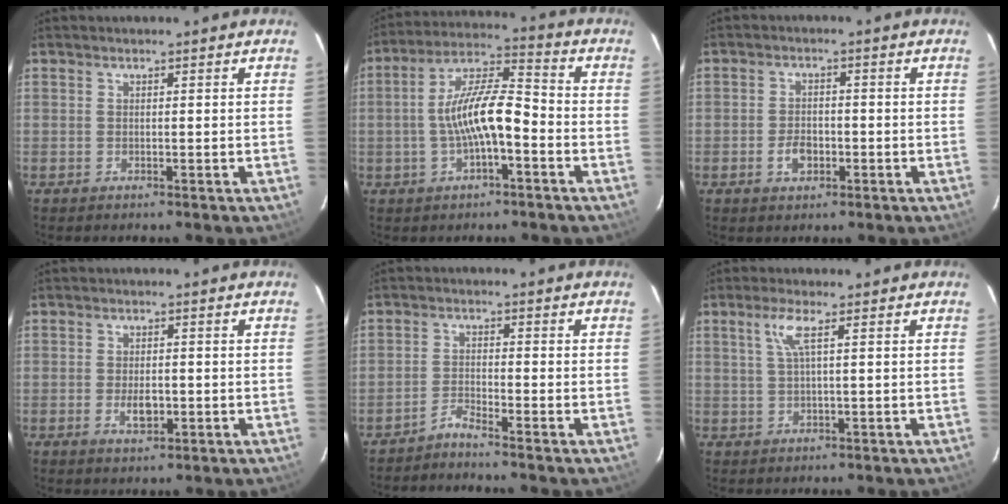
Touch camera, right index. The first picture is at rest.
{"total": 11.2, "force": [-2.8, 3.1, 10.3], "torque": [-0.198, 0.018, -0.051]}
{"total": 4.0, "force": [-1.5, 2.6, 2.6], "torque": [-0.048, 0.003, -0.022]}
{"total": 3.7, "force": [-0.9, 2.0, 3.0], "torque": [-0.054, -0.005, -0.012]}
{"total": 2.3, "force": [-2.2, -0.6, 0.4], "torque": [-0.028, 0.005, -0.046]}
{"total": 3.4, "force": [1.2, -0.3, 3.1], "torque": [-0.064, 0.003, 0.026]}